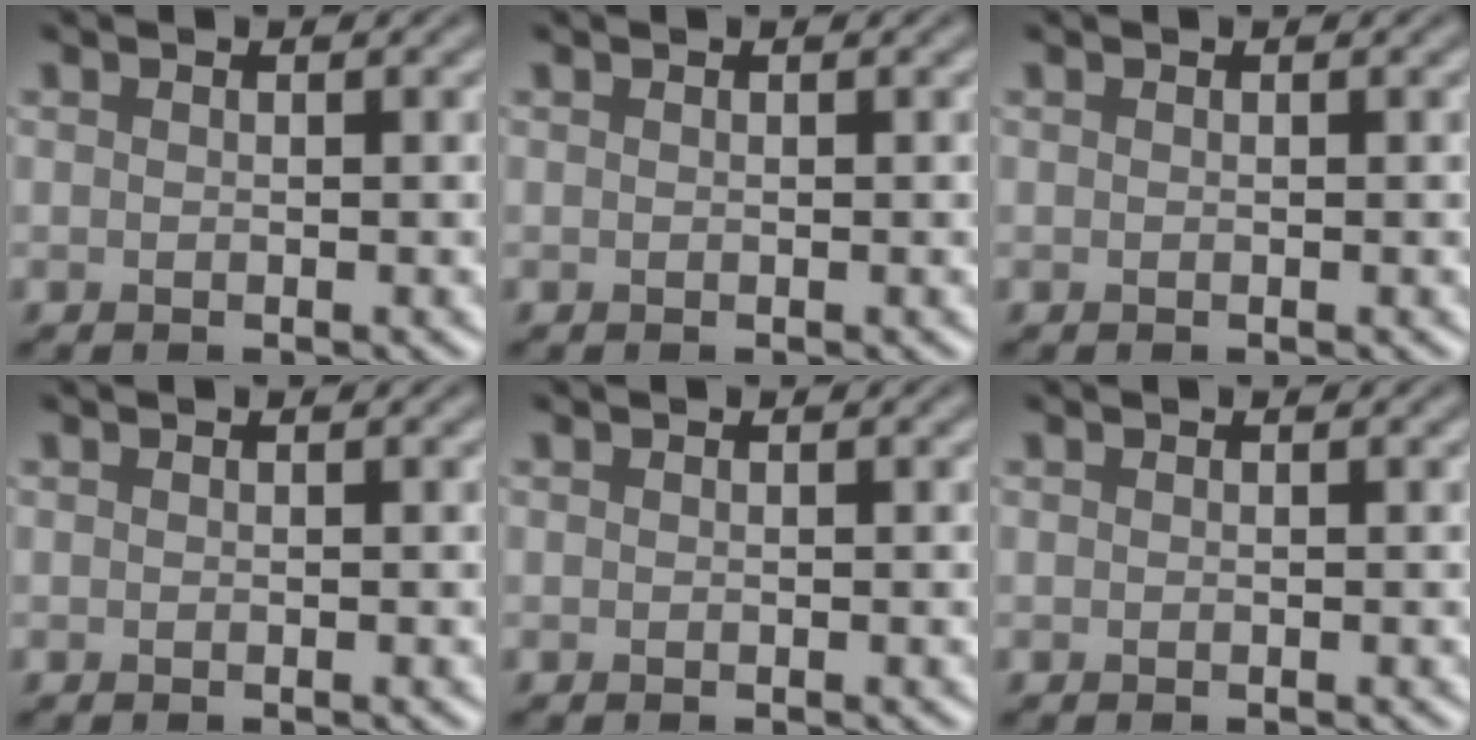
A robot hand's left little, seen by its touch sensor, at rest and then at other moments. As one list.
[{"total": 0.0}, {"total": 0.0}, {"total": 0.0}, {"total": 0.0}, {"total": 0.0}]